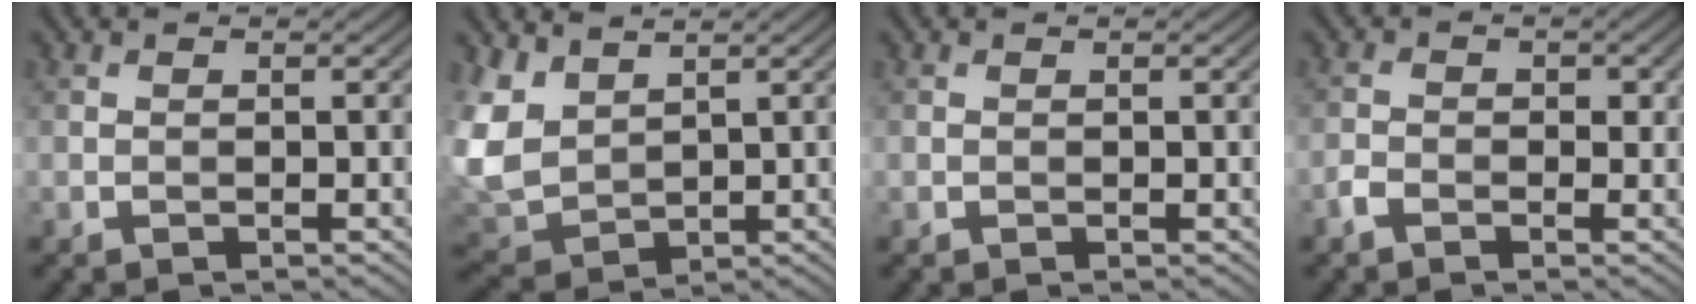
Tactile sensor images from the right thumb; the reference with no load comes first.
{"total": 8.1, "force": [3.6, 5.1, 5.2], "torque": [-0.171, 0.002, 0.076]}
{"total": 0.0}
{"total": 2.2, "force": [-0.9, 1.6, 1.2], "torque": [-0.022, -0.001, -0.024]}